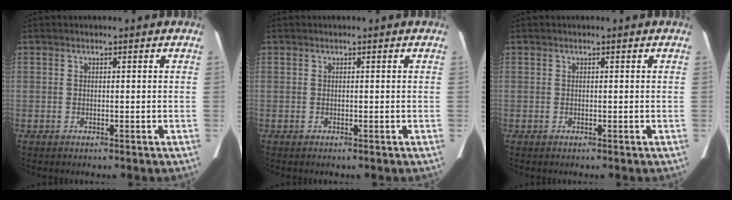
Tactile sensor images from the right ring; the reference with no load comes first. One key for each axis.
{"total": 0.0}
{"total": 0.0}